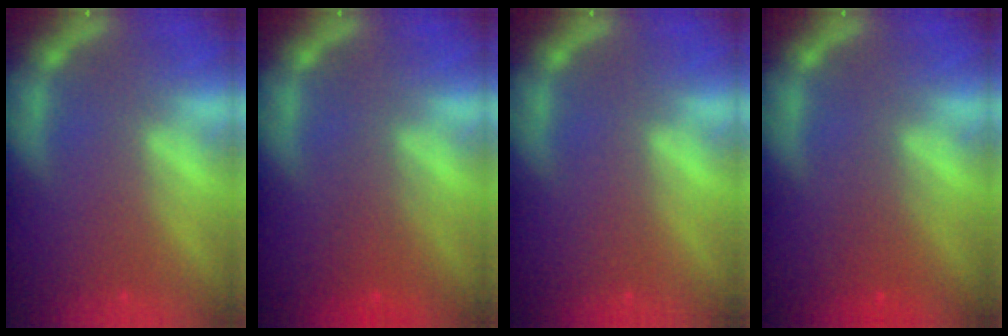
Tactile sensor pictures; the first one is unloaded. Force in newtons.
{"total": 2.5}
{"total": 0.0}
{"total": 2.0}